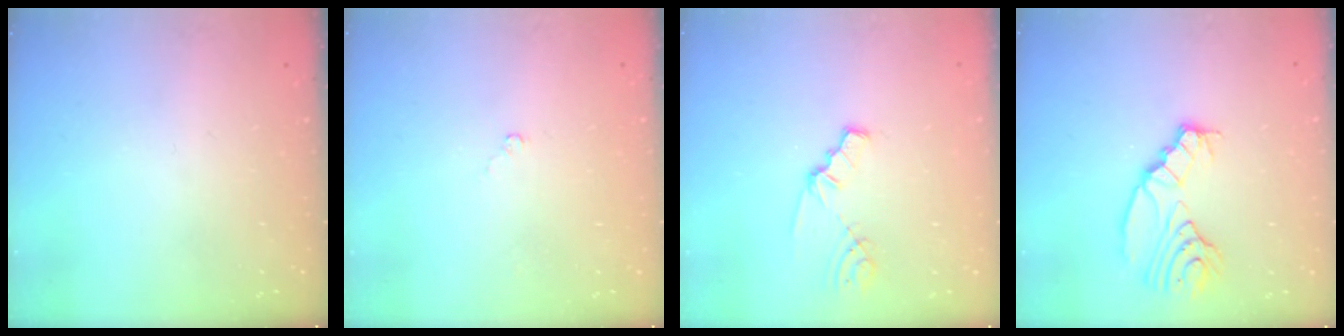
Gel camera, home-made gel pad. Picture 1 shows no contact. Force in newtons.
{"total": 2.4, "press": 2.3, "slide": 0.3}
{"total": 1.8, "press": 1.7, "slide": 0.3}
{"total": 9.7, "press": 9.7, "slide": 0.8}